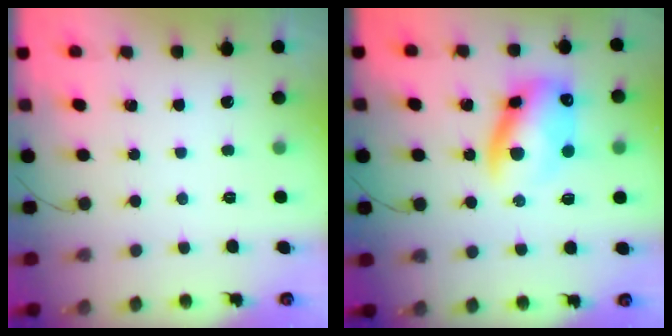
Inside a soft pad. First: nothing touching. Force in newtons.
{"total": 12.3, "press": 11.9, "slide": 3.0}